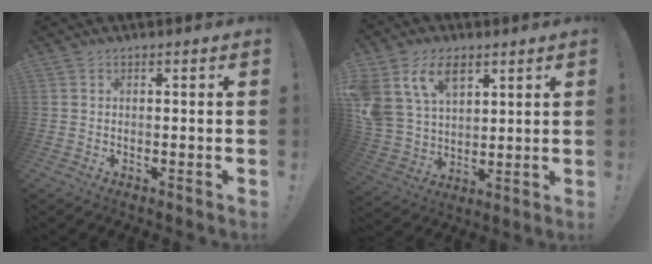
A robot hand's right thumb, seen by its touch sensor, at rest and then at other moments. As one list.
[{"total": 14.5, "force": [8.0, 9.4, 7.6], "torque": [-0.152, -0.031, 0.159]}]